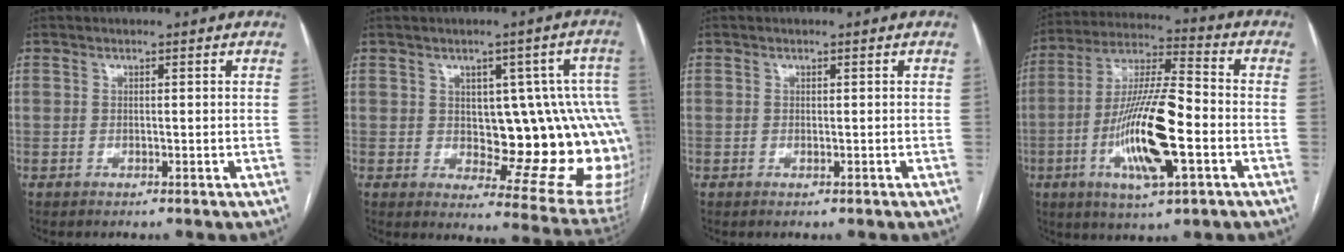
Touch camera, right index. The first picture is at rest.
{"total": 17.9, "force": [-0.2, 6.7, 16.5], "torque": [-0.137, 0.017, 0.015]}
{"total": 0.0}
{"total": 16.3, "force": [-4.4, 2.7, 15.5], "torque": [-0.303, -0.004, -0.078]}